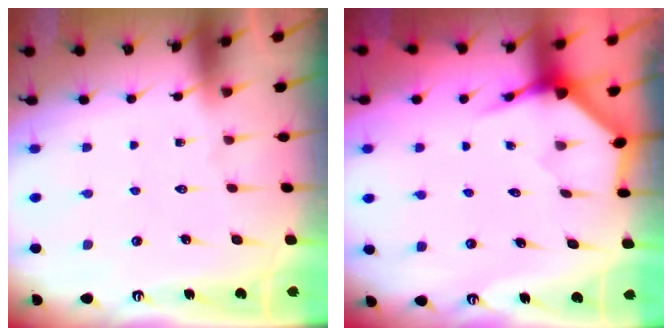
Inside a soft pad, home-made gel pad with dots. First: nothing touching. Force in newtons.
{"total": 3.8, "press": 3.8, "slide": 0.1}